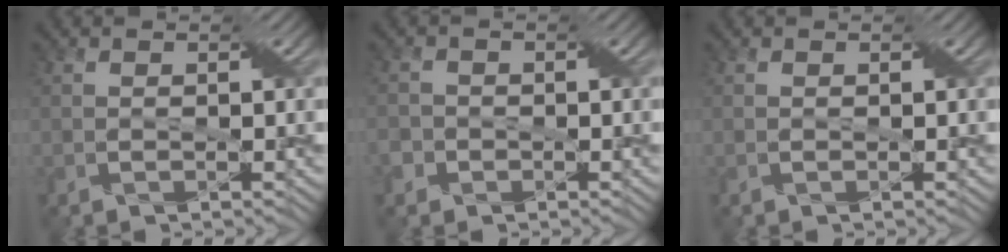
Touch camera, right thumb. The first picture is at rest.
{"total": 2.2, "force": [-0.9, 2.0, 0.4], "torque": [-0.010, 0.002, -0.019]}
{"total": 0.0}